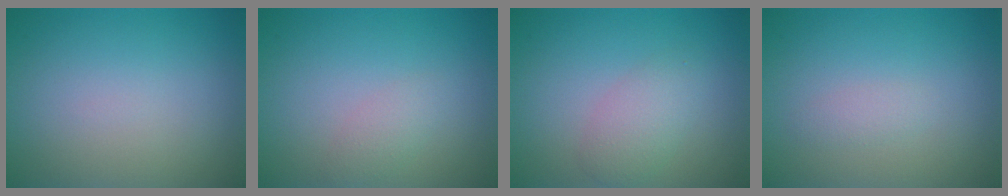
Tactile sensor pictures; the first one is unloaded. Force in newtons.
{"total": 1.4, "press": 1.4, "slide": 0.1}
{"total": 2.6, "press": 2.6, "slide": 0.1}
{"total": 0.9, "press": 0.9, "slide": 0.1}